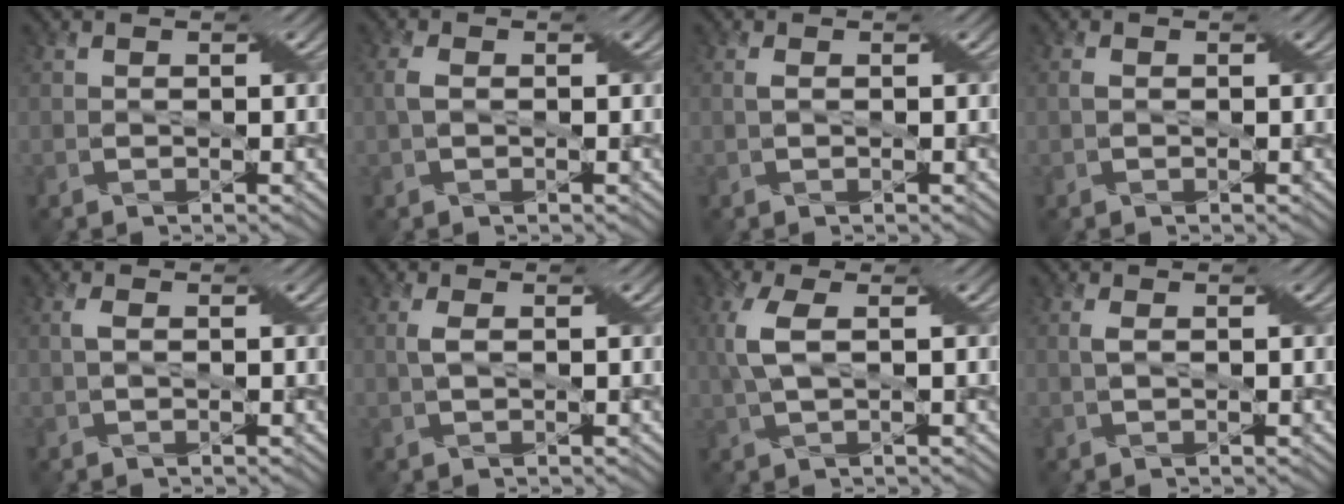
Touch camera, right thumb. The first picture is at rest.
{"total": 1.7, "force": [0.1, 1.0, 1.4], "torque": [-0.034, 0.007, 0.001]}
{"total": 0.7, "force": [0.2, 0.2, 0.7], "torque": [-0.019, 0.004, 0.003]}
{"total": 0.8, "force": [0.1, 0.5, 0.6], "torque": [-0.015, 0.005, 0.001]}
{"total": 1.1, "force": [0.2, 0.4, 1.0], "torque": [-0.025, 0.006, 0.003]}
{"total": 1.5, "force": [0.2, 0.4, 1.4], "torque": [-0.037, 0.007, 0.005]}
{"total": 4.5, "force": [0.7, 1.5, 4.2], "torque": [-0.110, 0.011, 0.015]}
{"total": 1.0, "force": [0.2, 0.3, 1.0], "torque": [-0.026, 0.006, 0.004]}